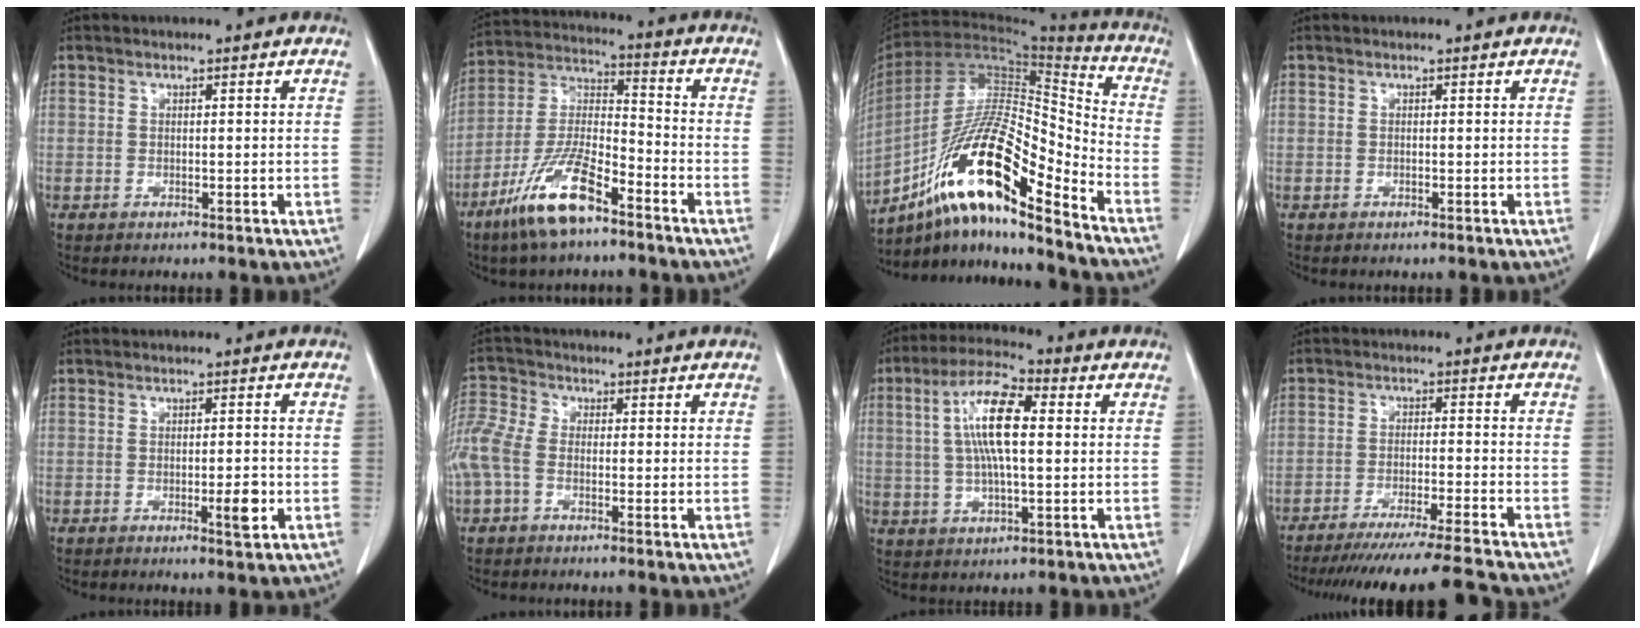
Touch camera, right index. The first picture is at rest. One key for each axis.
{"total": 13.0, "fx": -8.3, "fy": 3.4, "fz": 9.4, "tx": -0.198, "ty": -0.008, "tz": -0.159}
{"total": 18.9, "fx": -11.2, "fy": 3.1, "fz": 14.8, "tx": -0.282, "ty": 0.009, "tz": -0.198}
{"total": 0.0}
{"total": 3.2, "fx": -1.0, "fy": 0.6, "fz": 2.9, "tx": -0.044, "ty": -0.003, "tz": -0.013}
{"total": 12.1, "fx": -2.1, "fy": 8.9, "fz": 7.8, "tx": -0.240, "ty": 0.029, "tz": -0.046}
{"total": 10.7, "fx": 1.7, "fy": 2.6, "fz": 10.3, "tx": -0.203, "ty": 0.019, "tz": 0.028}
{"total": 15.2, "fx": -13.8, "fy": -1.9, "fz": 6.1, "tx": -0.091, "ty": -0.040, "tz": -0.213}